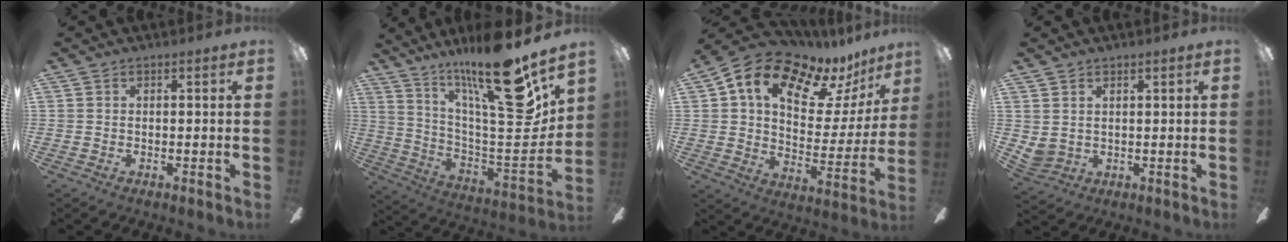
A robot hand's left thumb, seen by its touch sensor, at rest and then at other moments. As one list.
[{"total": 24.3, "force": [16.6, 4.7, 17.1], "torque": [-0.260, -0.114, 0.266]}, {"total": 15.7, "force": [11.3, 7.6, 7.8], "torque": [-0.139, -0.080, 0.193]}, {"total": 3.7, "force": [2.4, 2.8, 0.6], "torque": [-0.028, -0.011, 0.046]}]